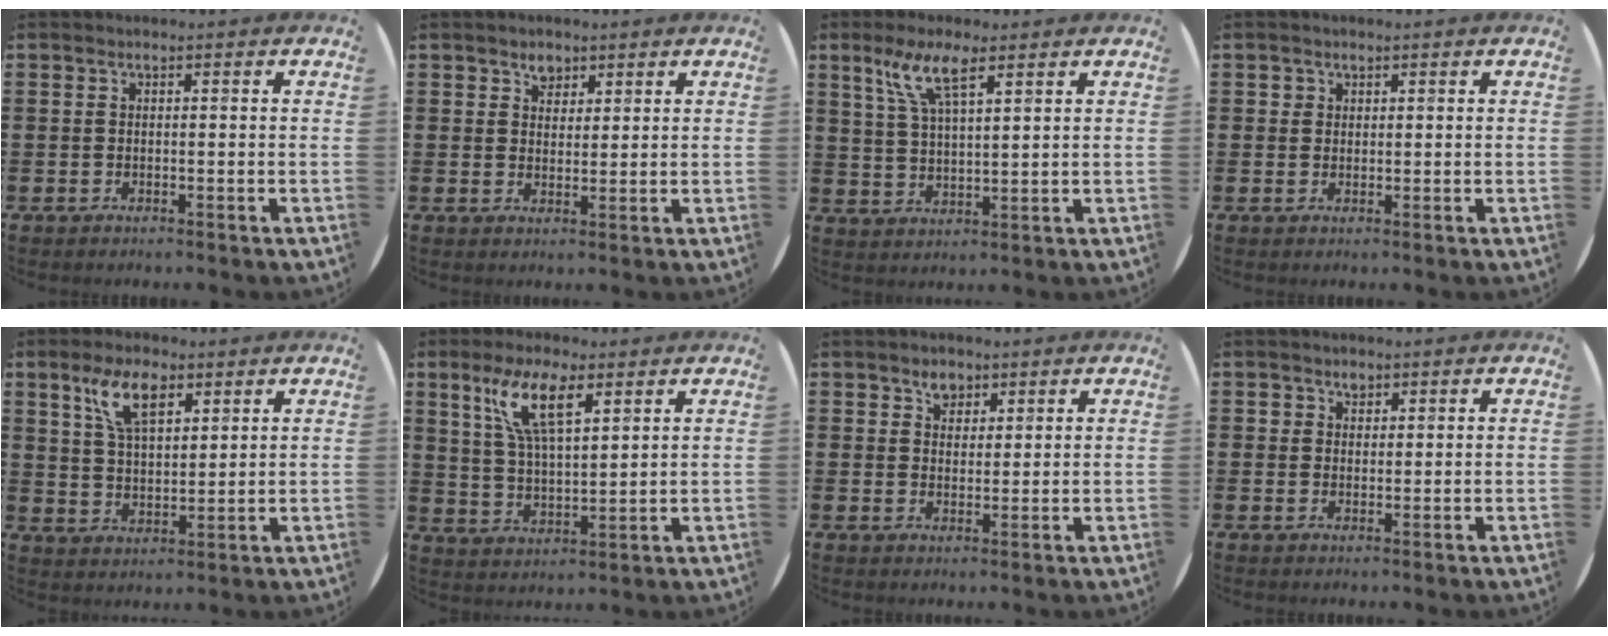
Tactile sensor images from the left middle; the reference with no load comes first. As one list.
[{"total": 2.3, "force": [1.8, 1.4, 0.5], "torque": [0.006, -0.002, 0.031]}, {"total": 6.7, "force": [4.5, 1.7, 4.7], "torque": [-0.105, 0.003, 0.078]}, {"total": 1.1, "force": [0.8, 0.8, 0.1], "torque": [0.006, -0.001, 0.015]}, {"total": 7.6, "force": [4.5, 3.4, 5.0], "torque": [-0.104, 0.007, 0.080]}, {"total": 8.9, "force": [5.6, 2.7, 6.4], "torque": [-0.142, -0.002, 0.098]}, {"total": 2.7, "force": [2.1, 1.7, 0.6], "torque": [0.001, -0.002, 0.036]}, {"total": 1.8, "force": [1.3, 1.2, 0.2], "torque": [0.020, -0.006, 0.020]}]